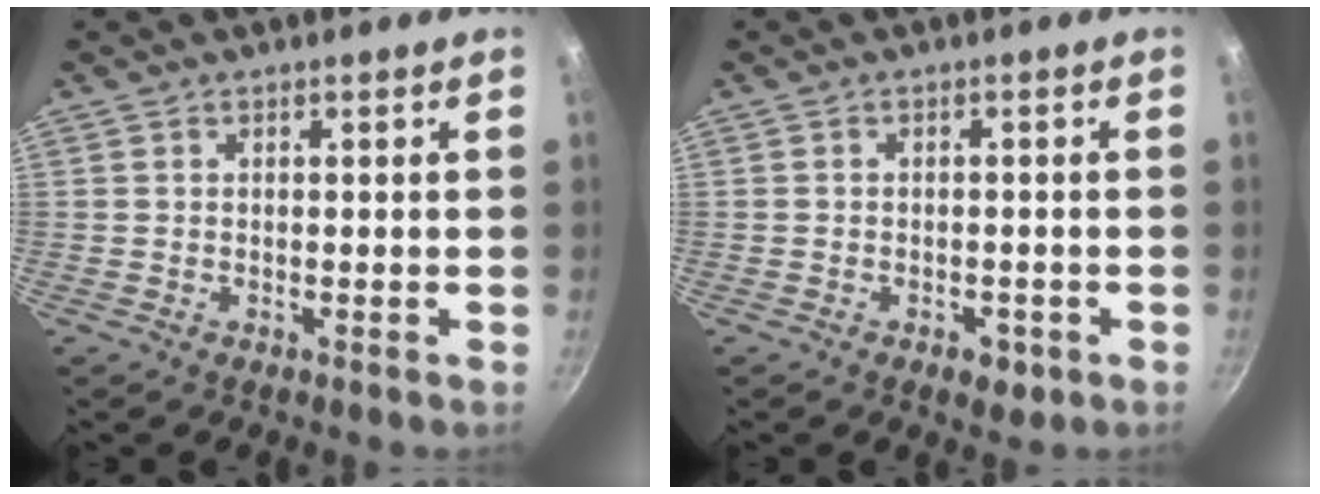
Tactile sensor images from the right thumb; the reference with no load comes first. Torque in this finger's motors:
{"motor_torque": [0.36, 0.67, -0.18, 0.02, 0.05]}